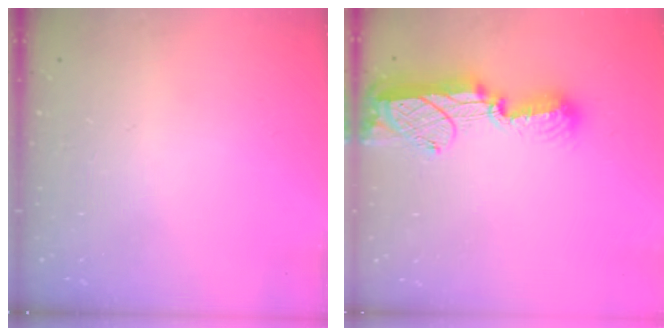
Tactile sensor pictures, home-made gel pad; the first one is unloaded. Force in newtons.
{"total": 12.4, "press": 12.3, "slide": 1.2}